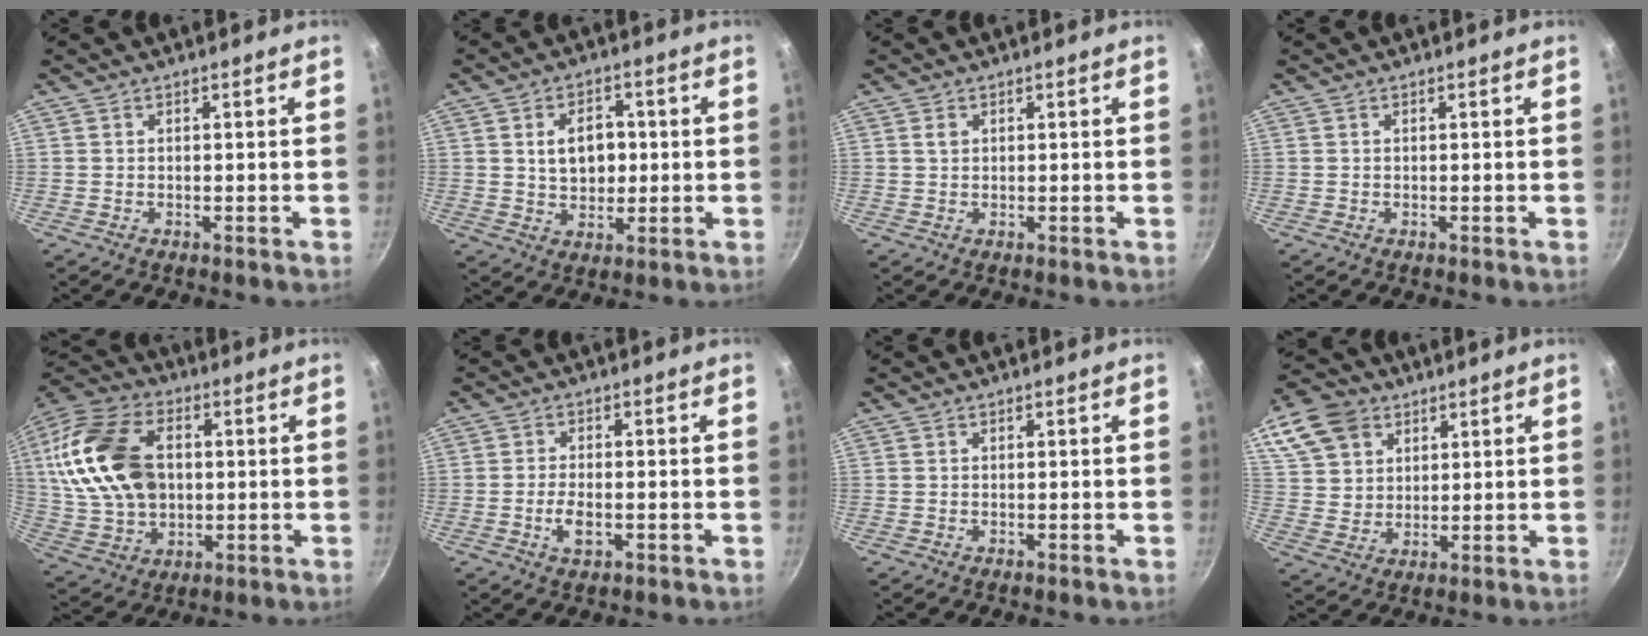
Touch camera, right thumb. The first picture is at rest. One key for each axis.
{"total": 8.1, "fx": 0.9, "fy": 5.8, "fz": 5.6, "tx": -0.066, "ty": 0.004, "tz": 0.017}
{"total": 1.3, "fx": 0.5, "fy": 1.0, "fz": 0.7, "tx": -0.011, "ty": 0.000, "tz": 0.007}
{"total": 0.0}
{"total": 21.3, "fx": 2.9, "fy": 14.8, "fz": 15.1, "tx": -0.278, "ty": 0.017, "tz": 0.058}
{"total": 4.2, "fx": -1.2, "fy": 2.0, "fz": 3.4, "tx": -0.065, "ty": 0.007, "tz": -0.025}
{"total": 0.0}
{"total": 15.7, "fx": 7.9, "fy": 11.7, "fz": 6.7, "tx": -0.141, "ty": 0.008, "tz": 0.153}